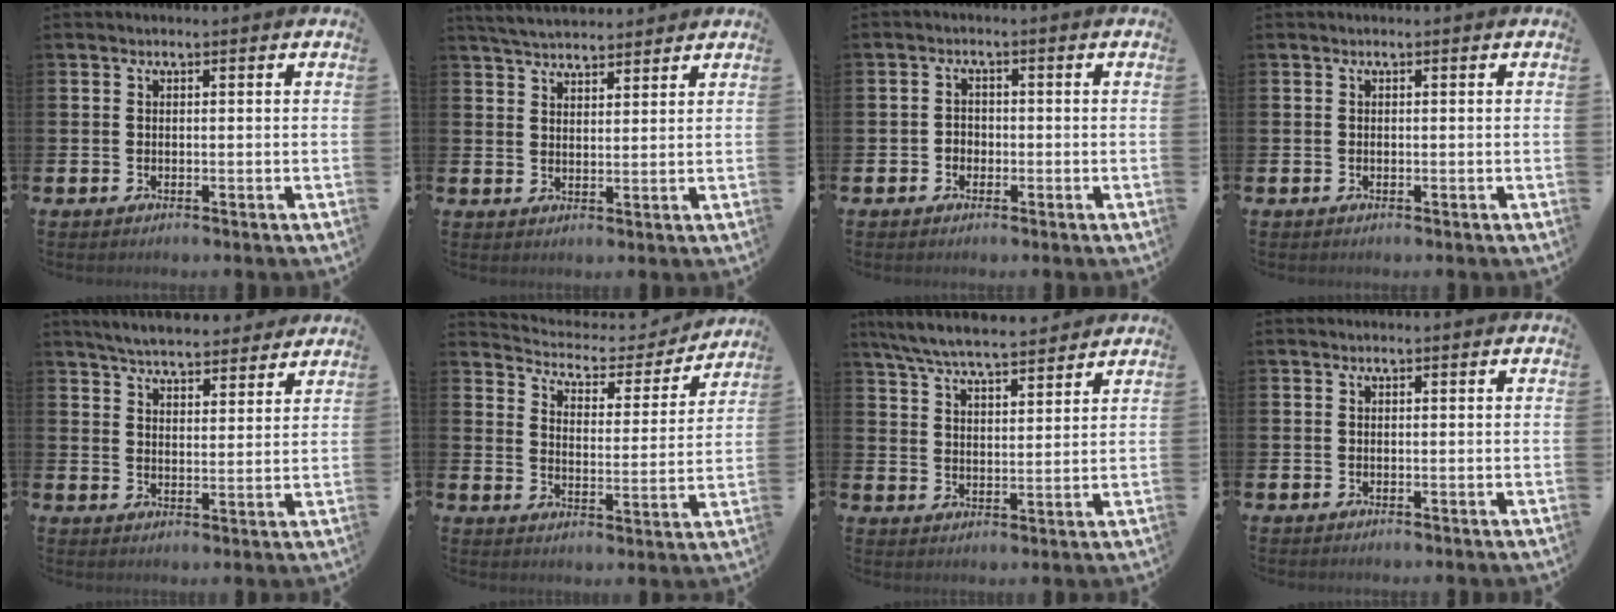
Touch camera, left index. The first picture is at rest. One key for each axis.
{"total": 4.2, "fx": 4.1, "fy": 0.6, "fz": 0.4, "tx": -0.028, "ty": -0.014, "tz": 0.077}
{"total": 1.8, "fx": -0.8, "fy": 1.5, "fz": 0.4, "tx": -0.010, "ty": 0.005, "tz": -0.018}
{"total": 0.0}
{"total": 5.8, "fx": 5.6, "fy": 0.8, "fz": 0.9, "tx": -0.036, "ty": -0.028, "tz": 0.101}
{"total": 4.5, "fx": 4.0, "fy": 2.0, "fz": 0.8, "tx": -0.041, "ty": -0.035, "tz": 0.058}
{"total": 6.8, "fx": 6.5, "fy": 0.7, "fz": 1.9, "tx": -0.065, "ty": -0.032, "tz": 0.117}
{"total": 0.0}